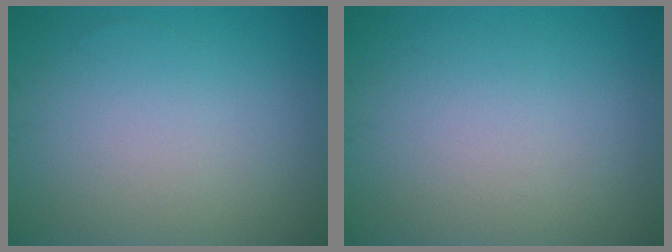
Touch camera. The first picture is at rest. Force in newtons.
{"total": 0.0}